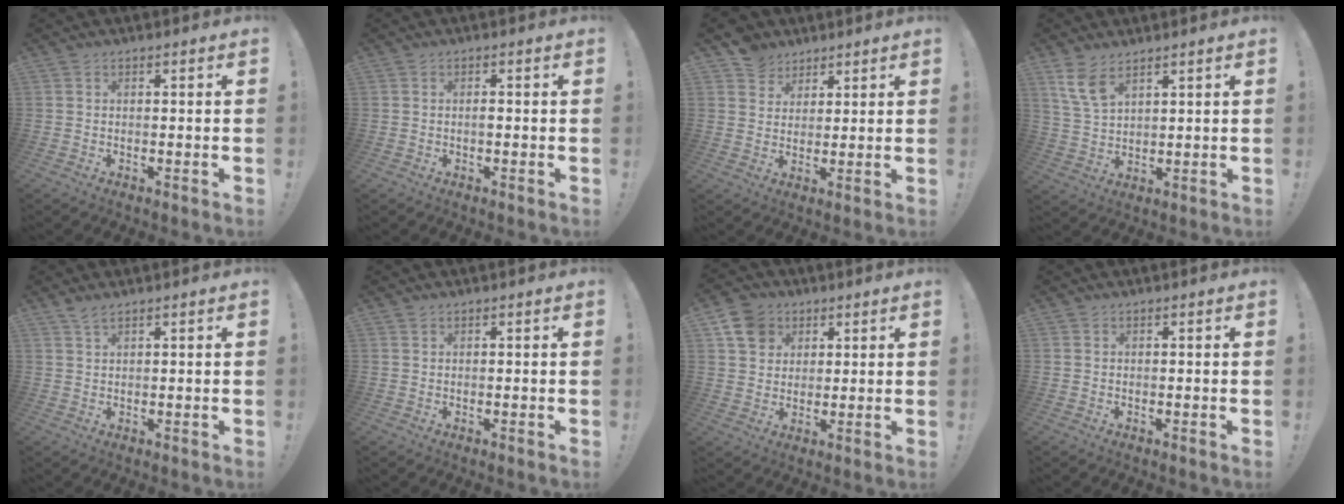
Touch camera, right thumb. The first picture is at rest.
{"total": 0.9, "force": [-0.3, 0.8, 0.3], "torque": [0.002, -0.002, -0.008]}
{"total": 6.9, "force": [4.8, 4.9, 0.6], "torque": [-0.006, -0.030, 0.094]}
{"total": 7.1, "force": [5.0, 3.0, 4.1], "torque": [-0.074, -0.023, 0.095]}
{"total": 2.5, "force": [2.0, 0.6, 1.5], "torque": [-0.034, -0.007, 0.036]}
{"total": 0.7, "force": [0.5, 0.4, 0.2], "torque": [0.004, -0.002, 0.009]}
{"total": 9.6, "force": [4.5, 7.9, 3.4], "torque": [-0.050, -0.017, 0.091]}
{"total": 0.0}